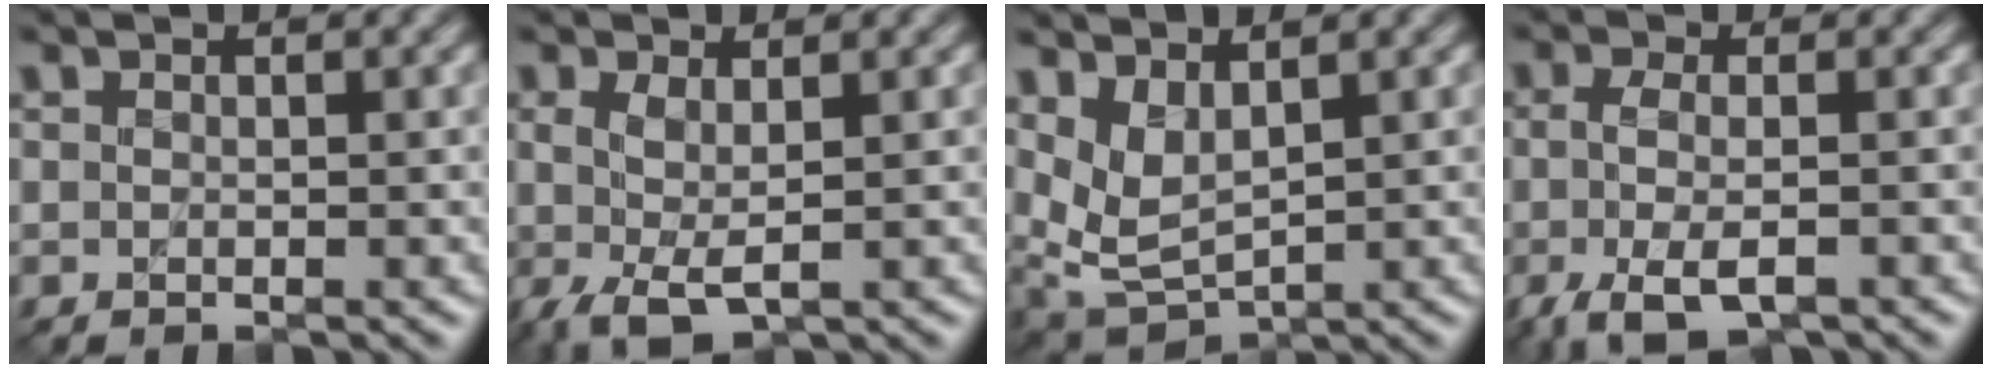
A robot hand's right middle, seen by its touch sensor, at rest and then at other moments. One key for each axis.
{"total": 3.4, "fx": -0.6, "fy": 1.6, "fz": 2.9, "tx": -0.077, "ty": -0.010, "tz": -0.007}
{"total": 3.3, "fx": 1.7, "fy": 1.6, "fz": 2.4, "tx": -0.068, "ty": -0.007, "tz": 0.041}
{"total": 5.1, "fx": -2.3, "fy": 2.2, "fz": 4.0, "tx": -0.095, "ty": -0.005, "tz": -0.045}